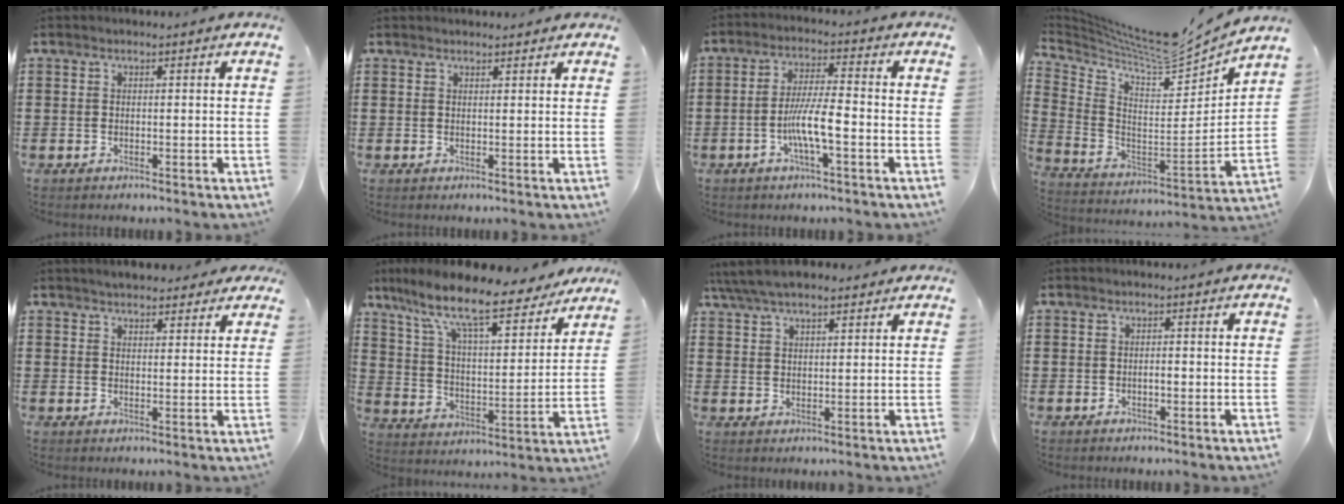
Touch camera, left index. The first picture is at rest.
{"total": 1.1, "force": [1.1, 0.3, 0.2], "torque": [-0.006, 0.002, 0.021]}
{"total": 6.6, "force": [-2.2, 1.1, 6.2], "torque": [-0.124, -0.003, -0.047]}
{"total": 8.1, "force": [7.5, 0.9, 2.8], "torque": [-0.087, -0.063, 0.124]}
{"total": 3.4, "force": [3.2, 0.8, 0.7], "torque": [-0.022, -0.002, 0.061]}
{"total": 11.9, "force": [9.5, 2.0, 6.9], "torque": [-0.169, -0.052, 0.160]}
{"total": 5.7, "force": [4.9, 1.6, 2.4], "torque": [-0.062, -0.004, 0.090]}
{"total": 0.9, "force": [-0.1, 0.3, 0.9], "torque": [-0.018, -0.003, -0.001]}